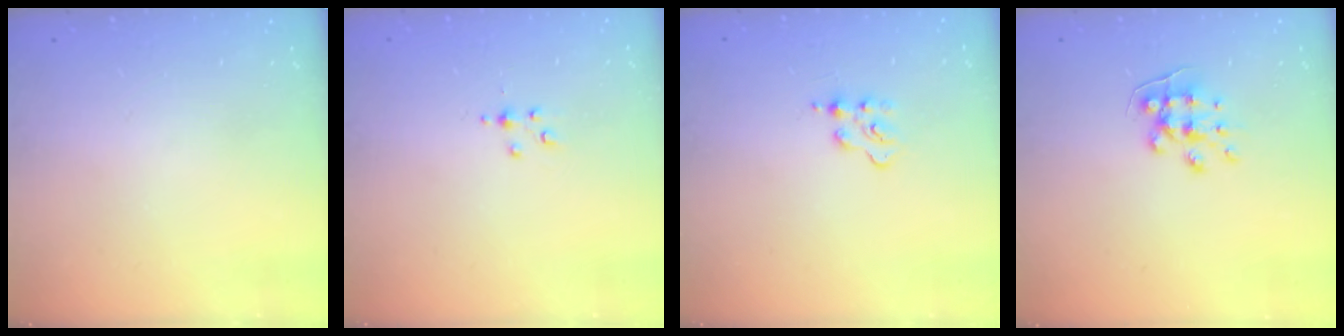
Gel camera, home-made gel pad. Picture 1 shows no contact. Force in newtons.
{"total": 2.7, "press": 2.7, "slide": 0.4}
{"total": 3.1, "press": 3.1, "slide": 0.3}
{"total": 7.3, "press": 7.3, "slide": 0.7}